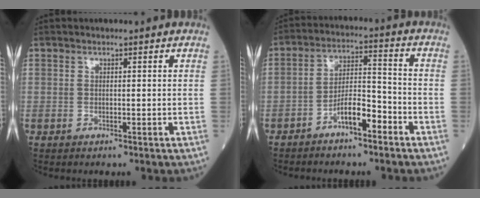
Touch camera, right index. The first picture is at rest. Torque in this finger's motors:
{"motor_torque": [0.19, -0.05, 0.13, 0.08]}